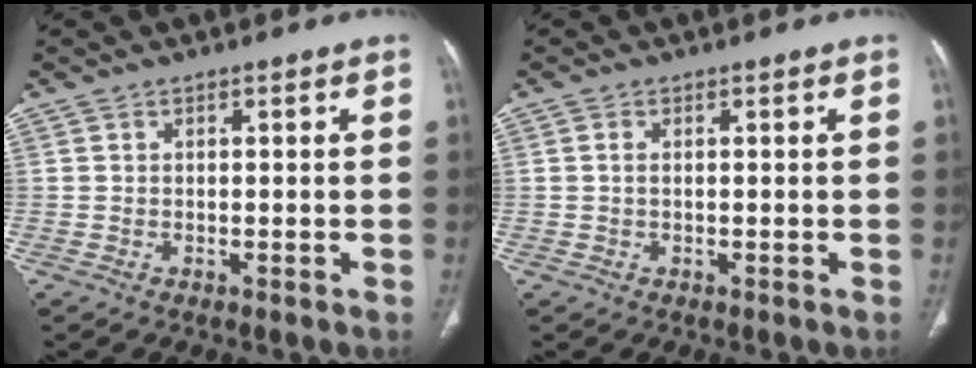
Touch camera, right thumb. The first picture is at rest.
{"total": 1.1, "force": [0.2, 0.5, 0.9], "torque": [-0.024, 0.005, 0.005]}